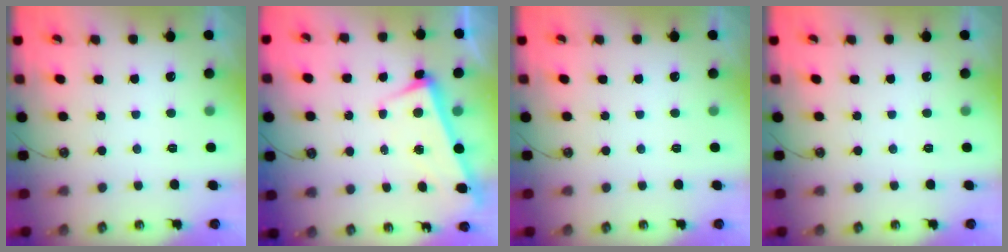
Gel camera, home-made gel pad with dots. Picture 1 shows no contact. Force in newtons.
{"total": 3.3, "press": 3.1, "slide": 0.9}
{"total": 0.0}
{"total": 0.0}